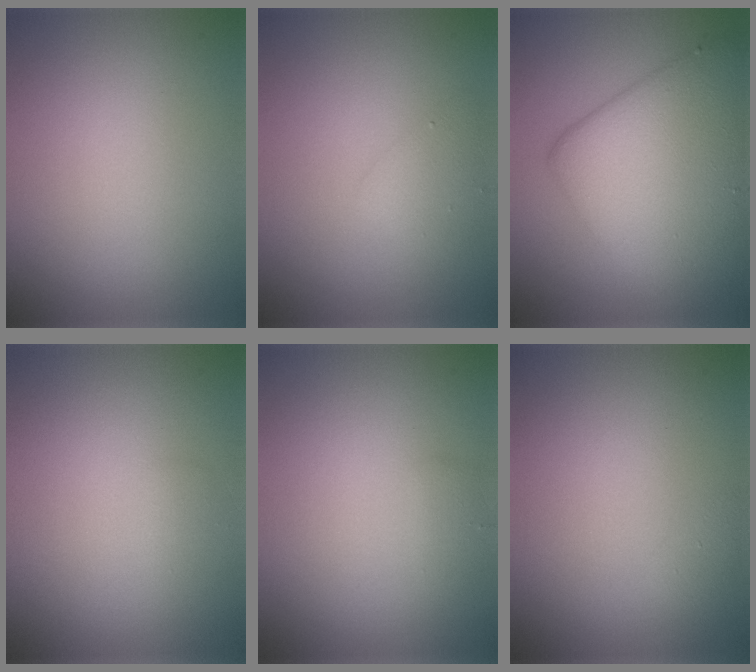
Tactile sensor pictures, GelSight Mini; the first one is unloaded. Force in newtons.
{"total": 1.7, "press": 1.6, "slide": 0.1}
{"total": 10.4, "press": 10.4, "slide": 0.4}
{"total": 0.6, "press": 0.6, "slide": 0.0}
{"total": 0.9, "press": 0.9, "slide": 0.0}
{"total": 0.9, "press": 0.9, "slide": 0.0}